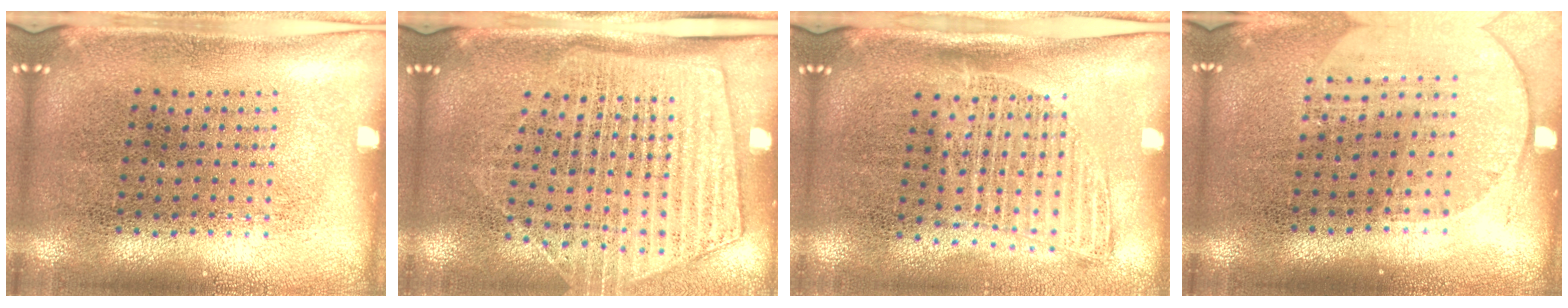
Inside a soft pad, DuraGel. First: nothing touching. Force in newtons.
{"total": 1.7, "press": 1.5, "slide": 0.8}
{"total": 1.3, "press": 1.1, "slide": 0.7}
{"total": 1.7, "press": 1.5, "slide": 0.7}